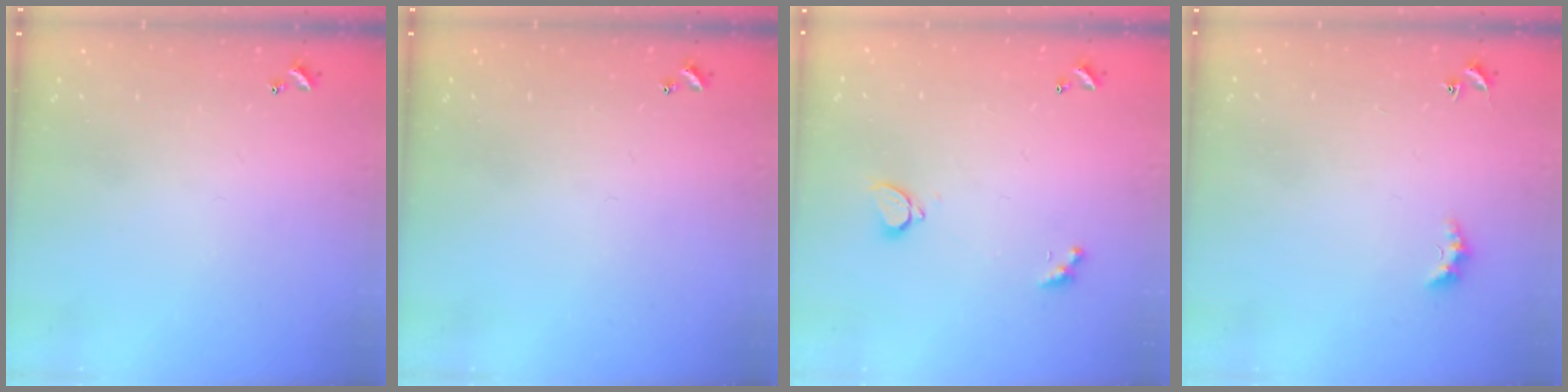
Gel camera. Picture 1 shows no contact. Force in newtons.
{"total": 0.0}
{"total": 2.2, "press": 2.0, "slide": 0.9}
{"total": 2.4, "press": 2.4, "slide": 0.6}